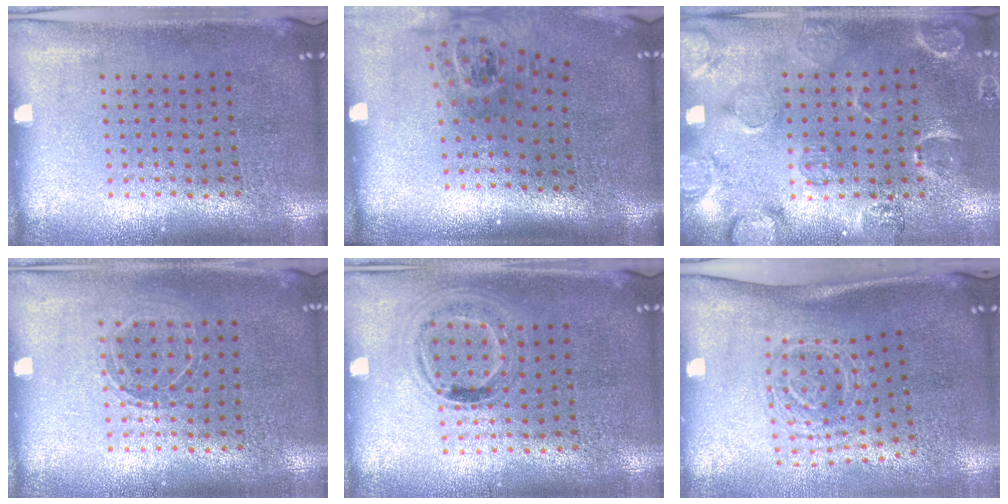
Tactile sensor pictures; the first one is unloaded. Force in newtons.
{"total": 1.8, "press": 1.3, "slide": 1.2}
{"total": 2.7, "press": 1.9, "slide": 1.9}
{"total": 1.1, "press": 1.0, "slide": 0.3}
{"total": 1.0, "press": 0.9, "slide": 0.5}
{"total": 1.7, "press": 1.2, "slide": 1.2}